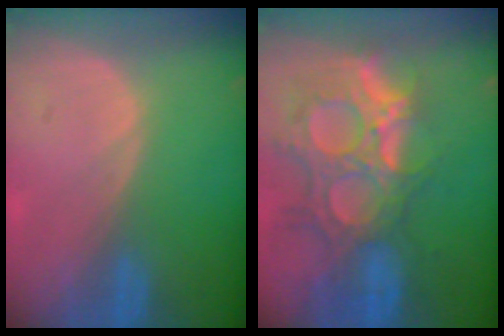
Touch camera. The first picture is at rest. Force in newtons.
{"total": 13.3, "press": 11.4, "slide": 6.9}